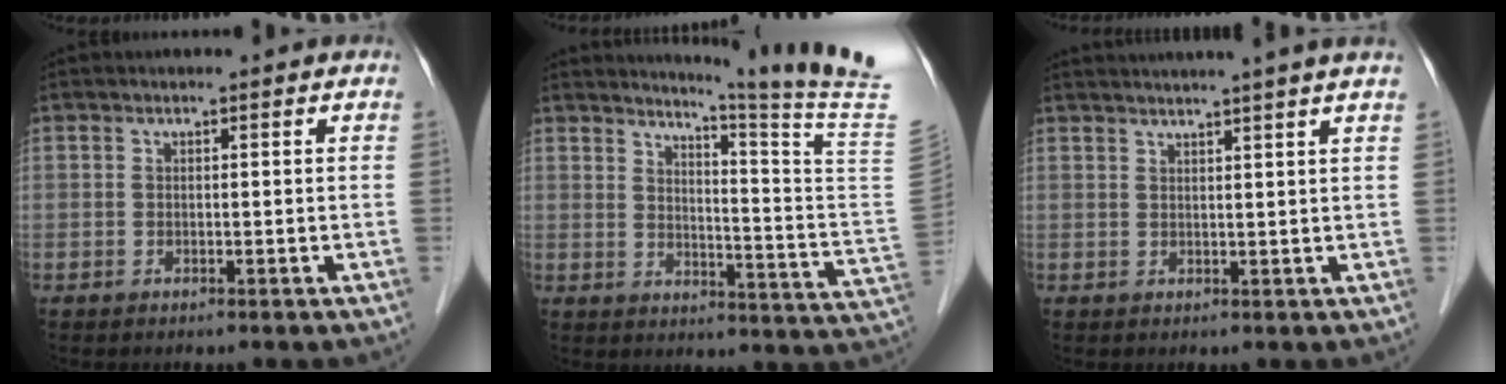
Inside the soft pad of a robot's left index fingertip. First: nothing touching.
{"total": 17.6, "force": [14.9, -5.1, 7.8], "torque": [-0.123, -0.126, 0.179]}
{"total": 9.0, "force": [7.9, -1.9, 3.8], "torque": [-0.046, 0.011, 0.090]}